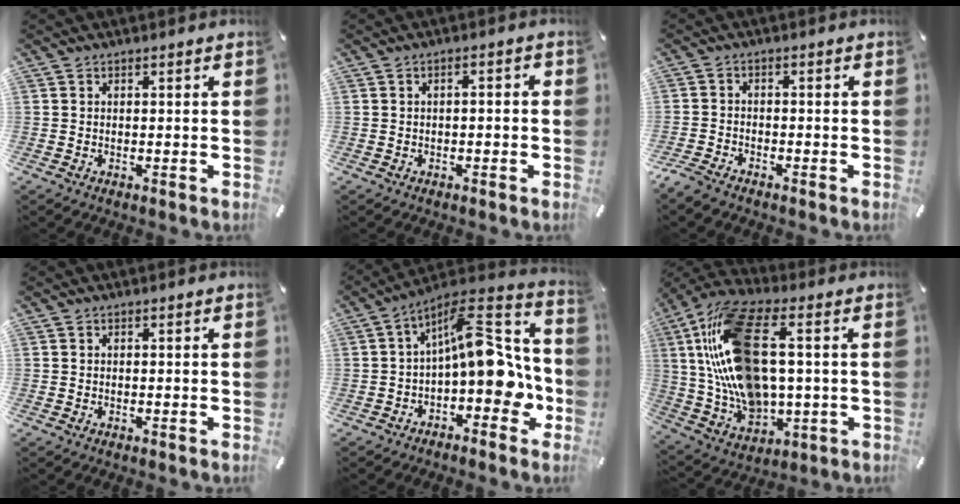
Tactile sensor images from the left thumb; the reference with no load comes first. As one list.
[{"total": 1.9, "force": [-1.2, 0.9, 1.1], "torque": [-0.020, 0.011, -0.026]}, {"total": 2.8, "force": [-2.7, 0.8, 0.4], "torque": [-0.028, 0.009, -0.058]}, {"total": 0.0}, {"total": 14.1, "force": [0.9, 7.5, 11.9], "torque": [-0.164, -0.023, 0.013]}, {"total": 20.7, "force": [3.5, 11.7, 16.7], "torque": [-0.367, -0.002, 0.064]}]